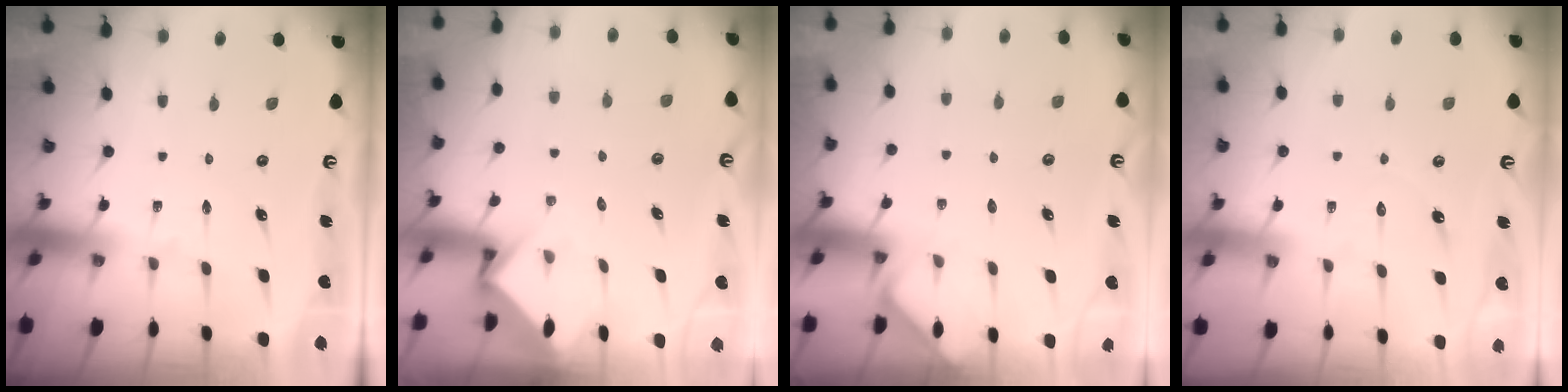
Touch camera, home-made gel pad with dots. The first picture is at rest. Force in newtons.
{"total": 3.6, "press": 3.5, "slide": 0.3}
{"total": 2.6, "press": 2.6, "slide": 0.4}
{"total": 4.1, "press": 4.1, "slide": 0.4}